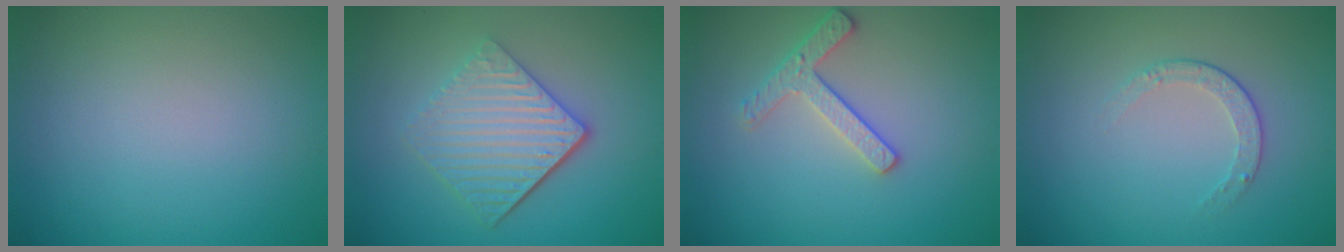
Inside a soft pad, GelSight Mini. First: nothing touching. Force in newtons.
{"total": 5.0, "press": 3.7, "slide": 3.4}
{"total": 2.4, "press": 2.3, "slide": 0.5}
{"total": 1.6, "press": 1.2, "slide": 1.1}